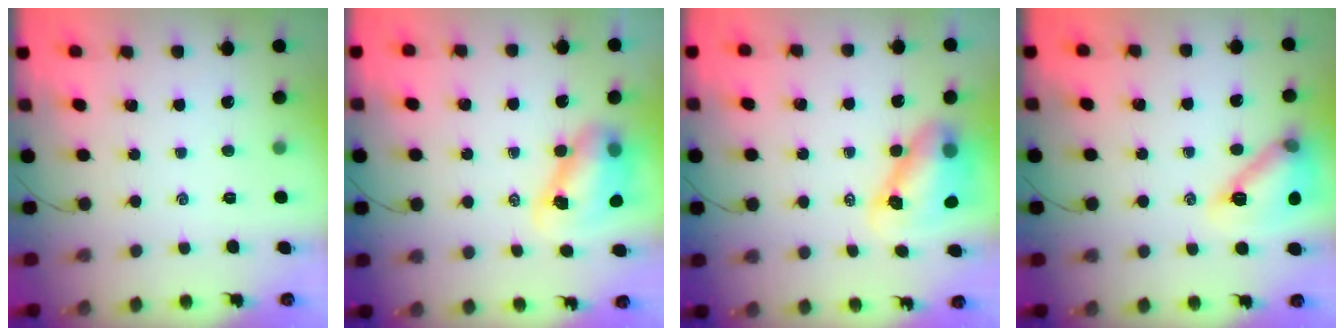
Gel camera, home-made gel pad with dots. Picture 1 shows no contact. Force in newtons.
{"total": 8.2, "press": 8.1, "slide": 1.7}
{"total": 8.6, "press": 8.4, "slide": 1.9}
{"total": 14.5, "press": 14.4, "slide": 1.7}